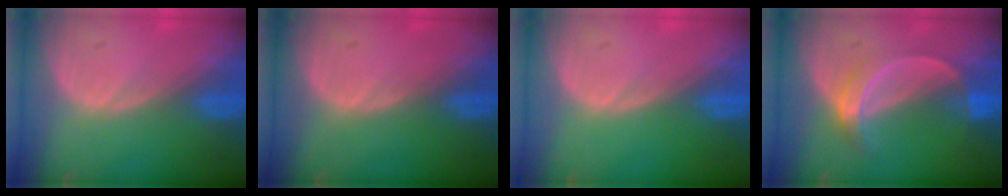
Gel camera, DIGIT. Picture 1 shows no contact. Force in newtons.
{"total": 0.0}
{"total": 0.0}
{"total": 5.3, "press": 4.8, "slide": 2.3}